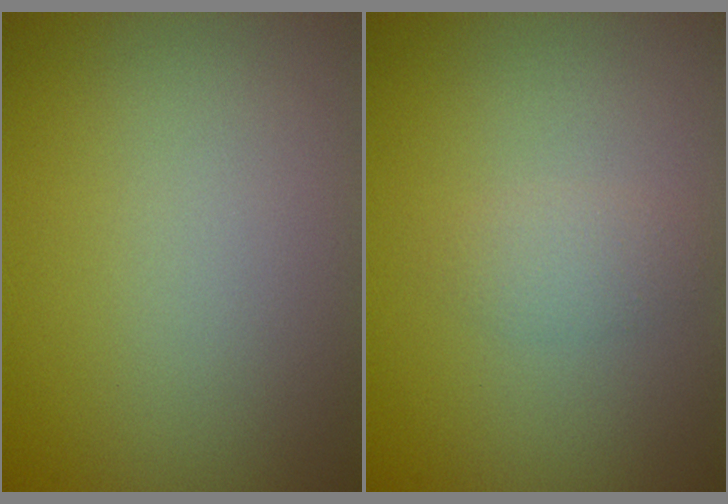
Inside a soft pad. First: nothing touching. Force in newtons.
{"total": 1.3, "press": 1.3, "slide": 0.0}